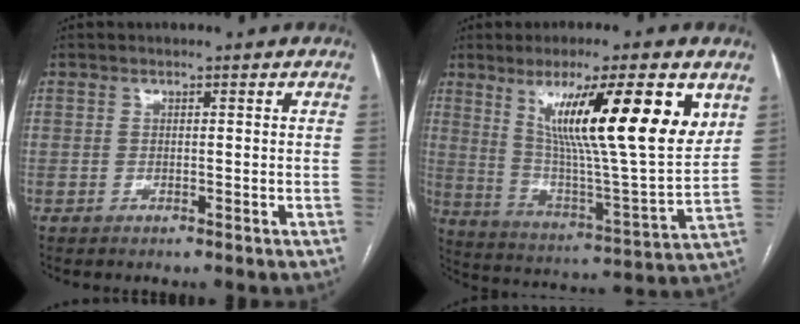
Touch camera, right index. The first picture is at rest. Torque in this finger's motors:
{"motor_torque": [1.28, 0.86, 1.05, 0.21]}